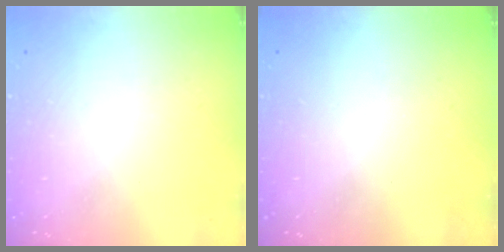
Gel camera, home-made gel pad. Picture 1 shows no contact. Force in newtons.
{"total": 0.0}